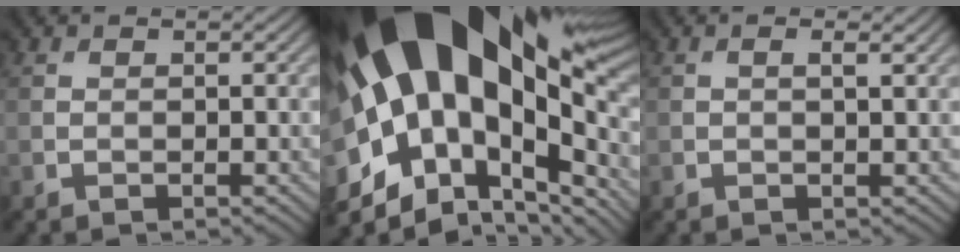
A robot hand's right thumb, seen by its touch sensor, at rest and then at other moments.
{"total": 22.0, "force": [3.9, 12.6, 17.6], "torque": [-0.311, -0.040, 0.092]}
{"total": 1.1, "force": [0.5, 0.0, 1.0], "torque": [-0.015, 0.000, 0.010]}